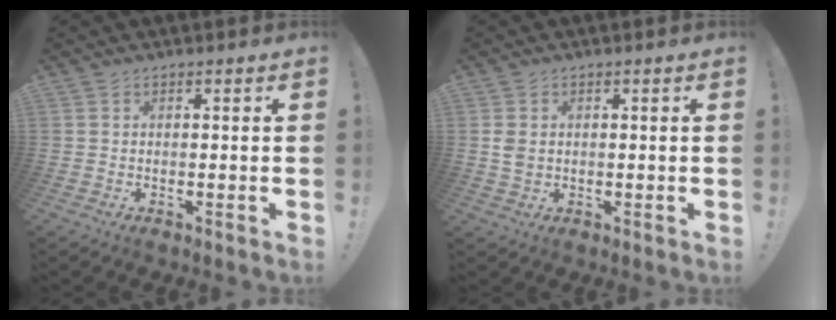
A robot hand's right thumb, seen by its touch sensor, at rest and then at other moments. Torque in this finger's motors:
{"motor_torque": [0.26, 0.42, 0.36, -0.20, 0.00]}